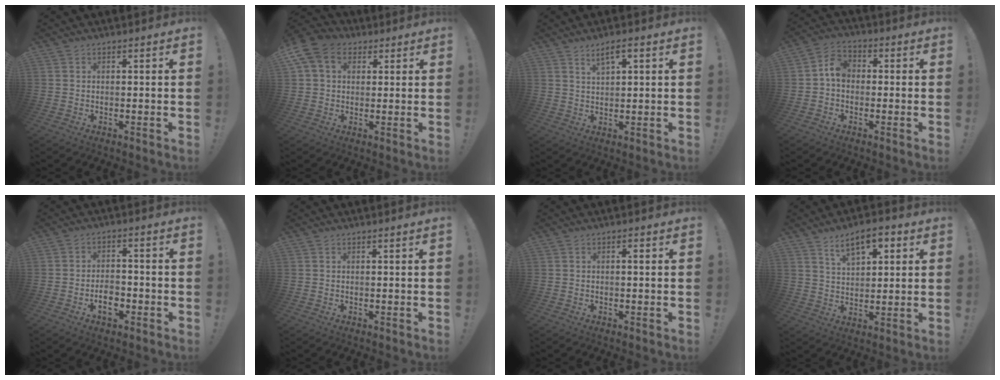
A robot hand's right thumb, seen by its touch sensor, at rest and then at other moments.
{"total": 10.3, "force": [4.0, 7.6, 5.7], "torque": [-0.105, -0.003, 0.079]}
{"total": 4.3, "force": [2.6, 1.1, 3.3], "torque": [-0.051, -0.010, 0.041]}
{"total": 6.0, "force": [-0.6, 4.4, 4.1], "torque": [-0.068, 0.017, -0.006]}
{"total": 5.8, "force": [-2.8, 3.7, 3.4], "torque": [-0.041, 0.016, -0.049]}
{"total": 0.7, "force": [0.5, -0.3, 0.3], "torque": [0.003, -0.003, 0.007]}
{"total": 0.9, "force": [0.3, -0.1, 0.8], "torque": [-0.009, -0.001, 0.002]}
{"total": 9.3, "force": [5.3, 4.5, 6.3], "torque": [-0.091, -0.015, 0.092]}